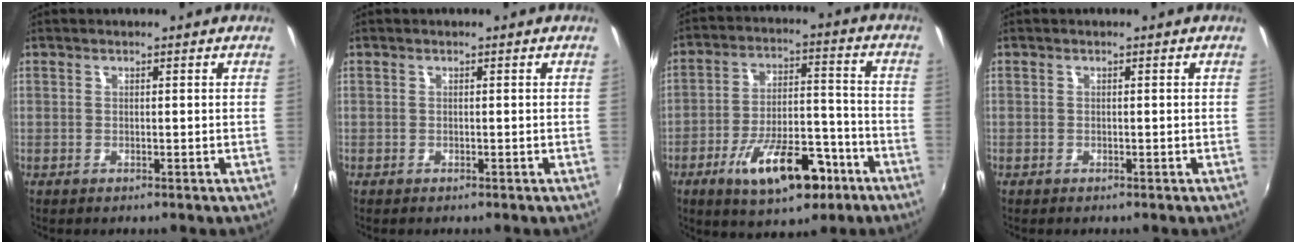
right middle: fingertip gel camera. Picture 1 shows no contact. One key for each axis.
{"total": 0.0}
{"total": 15.1, "fx": -8.3, "fy": 6.2, "fz": 10.9, "tx": -0.194, "ty": 0.006, "tz": -0.126}
{"total": 0.6, "fx": -0.5, "fy": 0.4, "fz": 0.0, "tx": -0.002, "ty": -0.001, "tz": -0.010}